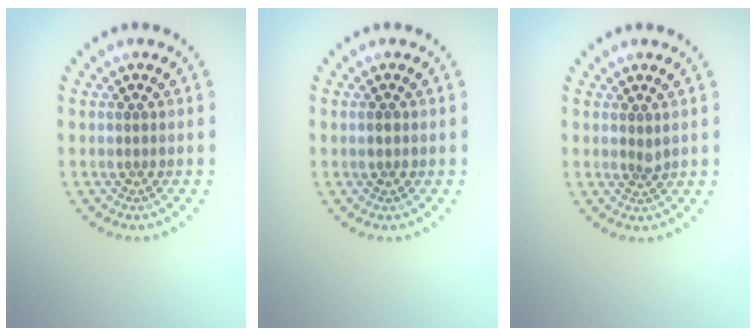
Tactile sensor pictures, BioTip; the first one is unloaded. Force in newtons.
{"total": 1.3, "press": 1.2, "slide": 0.3}
{"total": 0.7, "press": 0.5, "slide": 0.4}